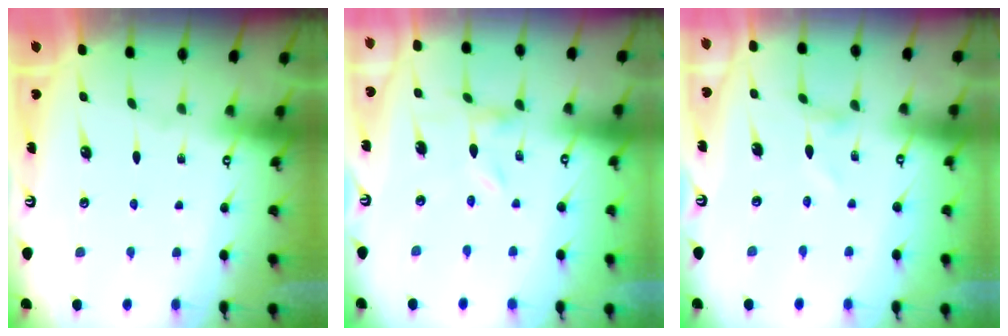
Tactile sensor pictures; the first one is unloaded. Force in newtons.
{"total": 0.0}
{"total": 0.0}